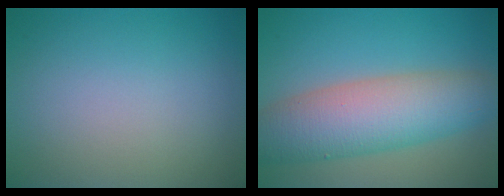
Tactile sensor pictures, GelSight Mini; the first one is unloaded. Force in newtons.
{"total": 8.4, "press": 8.4, "slide": 0.3}